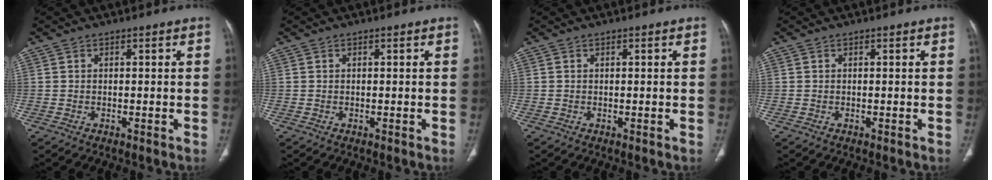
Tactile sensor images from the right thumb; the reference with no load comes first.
{"total": 0.0}
{"total": 0.0}
{"total": 0.0}